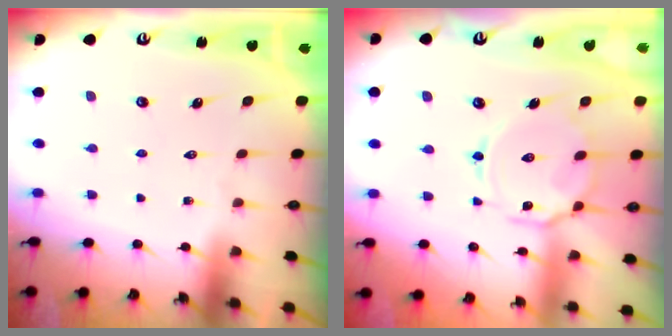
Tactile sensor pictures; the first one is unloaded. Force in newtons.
{"total": 11.1, "press": 11.1, "slide": 0.8}